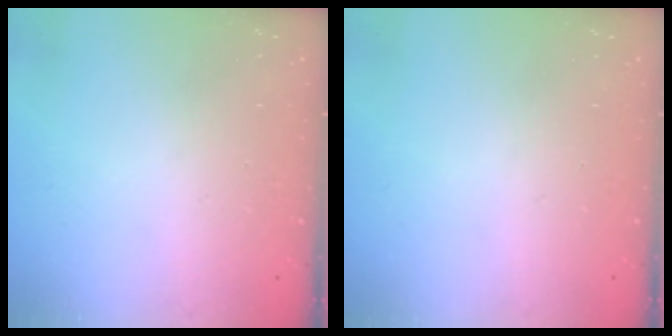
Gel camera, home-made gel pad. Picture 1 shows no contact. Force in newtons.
{"total": 0.0}